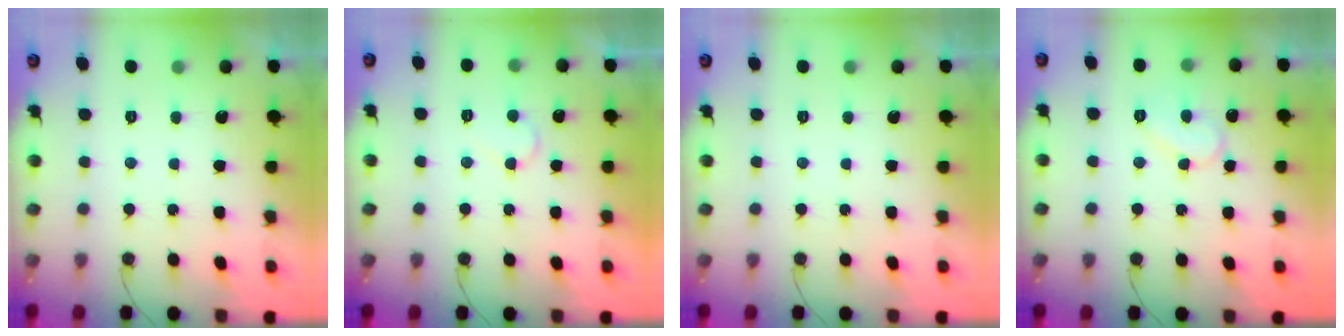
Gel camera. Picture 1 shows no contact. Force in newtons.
{"total": 6.7, "press": 6.6, "slide": 0.6}
{"total": 0.0}
{"total": 8.7, "press": 8.6, "slide": 0.8}